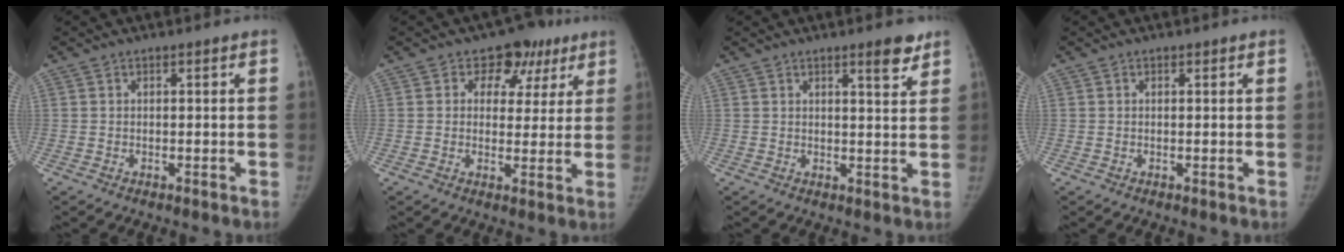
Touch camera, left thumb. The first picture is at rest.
{"total": 8.2, "force": [4.2, 6.4, 3.0], "torque": [0.014, -0.005, 0.052]}
{"total": 4.4, "force": [3.1, 1.0, 3.0], "torque": [-0.031, -0.022, 0.042]}
{"total": 0.0}